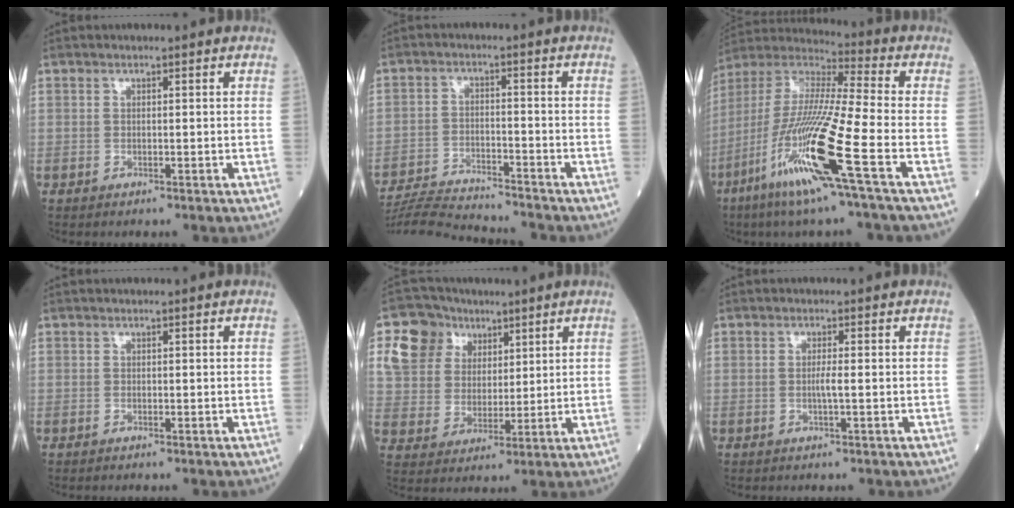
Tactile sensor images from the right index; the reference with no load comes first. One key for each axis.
{"total": 11.1, "fx": -10.8, "fy": -0.2, "fz": 2.5, "tx": -0.044, "ty": -0.006, "tz": -0.182}
{"total": 18.9, "fx": -8.0, "fy": -0.5, "fz": 17.1, "tx": -0.376, "ty": -0.042, "tz": -0.167}
{"total": 0.0}
{"total": 10.3, "fx": 5.2, "fy": 8.5, "fz": 2.8, "tx": -0.069, "ty": 0.036, "tz": 0.103}
{"total": 1.6, "fx": -0.2, "fy": -0.2, "fz": 1.6, "tx": -0.032, "ty": -0.001, "tz": -0.004}